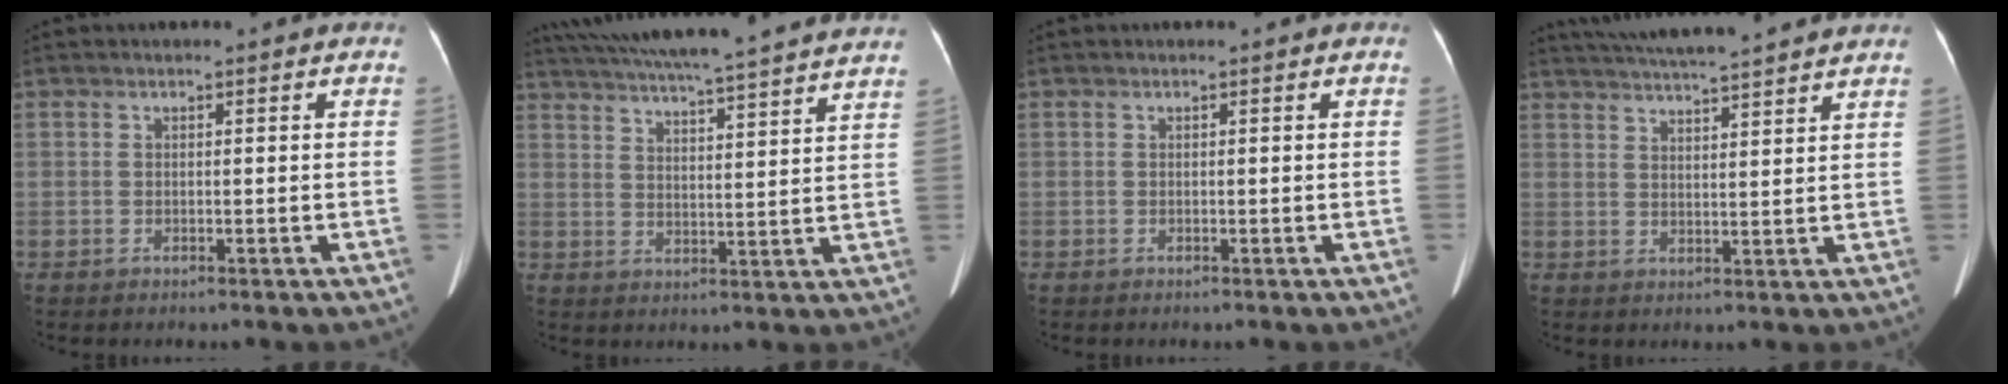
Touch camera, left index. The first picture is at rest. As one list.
[{"total": 26.5, "force": [23.8, 0.8, 11.5], "torque": [-0.197, 0.001, 0.316]}, {"total": 0.0}, {"total": 14.6, "force": [13.2, 0.4, 6.4], "torque": [-0.115, 0.030, 0.186]}]